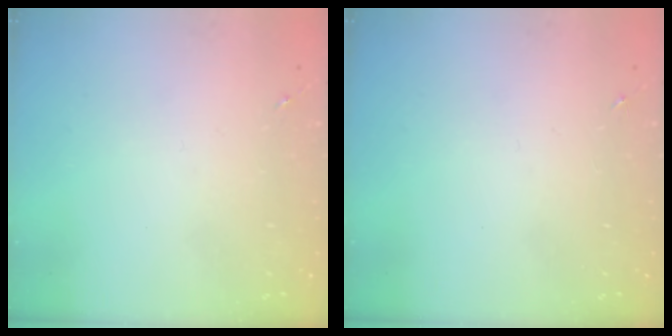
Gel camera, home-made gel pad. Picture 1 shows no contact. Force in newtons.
{"total": 0.0}